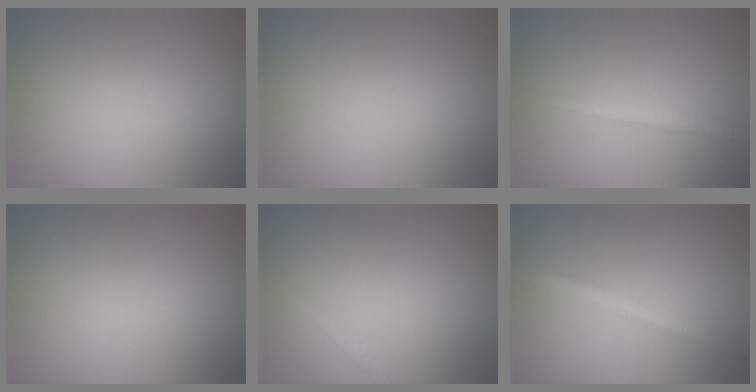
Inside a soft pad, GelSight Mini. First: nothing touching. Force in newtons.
{"total": 0.0}
{"total": 2.1, "press": 2.1, "slide": 0.0}
{"total": 0.0}
{"total": 1.2, "press": 1.2, "slide": 0.0}
{"total": 2.6, "press": 2.6, "slide": 0.1}